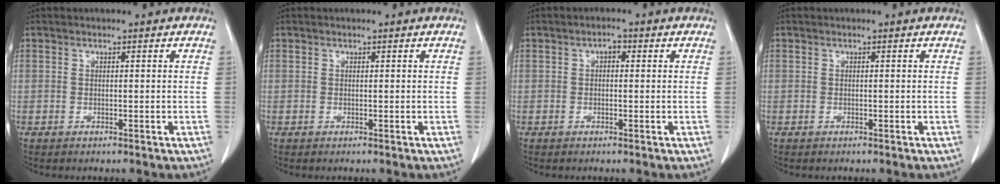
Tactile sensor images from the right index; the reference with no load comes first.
{"total": 0.0}
{"total": 2.0, "force": [0.5, 1.2, 1.6], "torque": [-0.027, 0.011, 0.005]}
{"total": 0.0}